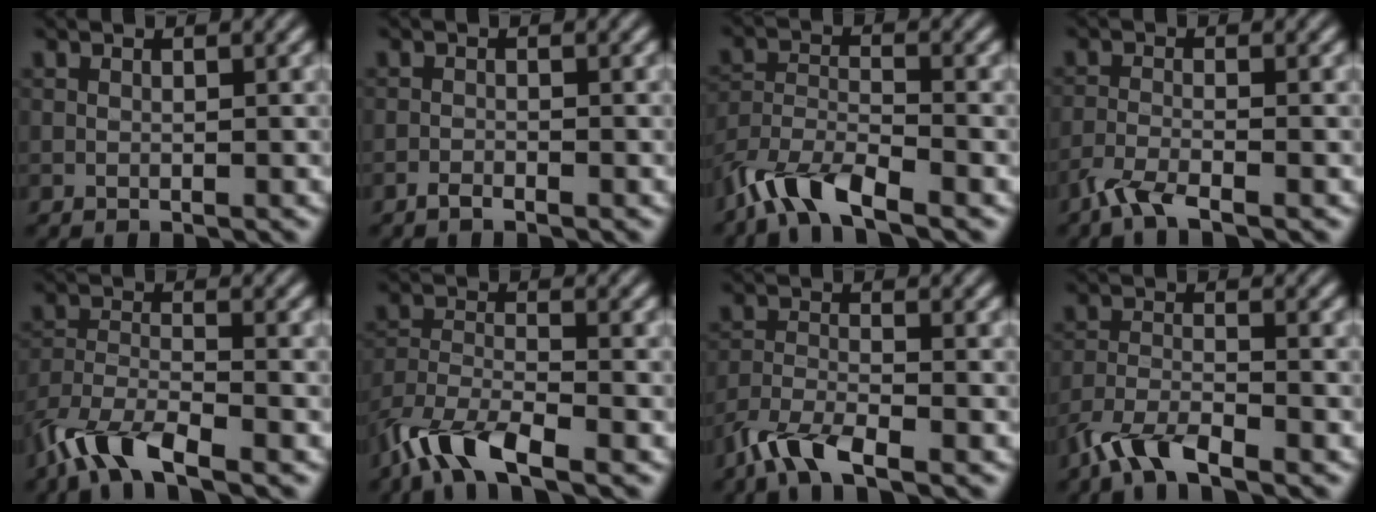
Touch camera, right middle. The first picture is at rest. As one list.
[{"total": 0.8, "force": [-0.7, 0.2, 0.4], "torque": [-0.005, 0.002, -0.014]}, {"total": 5.8, "force": [-4.7, 1.3, 3.1], "torque": [-0.057, -0.004, -0.095]}, {"total": 3.0, "force": [-2.3, 0.4, 1.8], "torque": [-0.042, -0.006, -0.057]}, {"total": 6.2, "force": [-4.8, 1.6, 3.7], "torque": [-0.073, -0.006, -0.099]}, {"total": 6.3, "force": [-4.7, 1.7, 3.8], "torque": [-0.074, -0.005, -0.099]}, {"total": 4.3, "force": [-3.4, 0.9, 2.6], "torque": [-0.055, -0.006, -0.075]}, {"total": 4.3, "force": [-3.4, 0.9, 2.4], "torque": [-0.052, -0.004, -0.076]}]